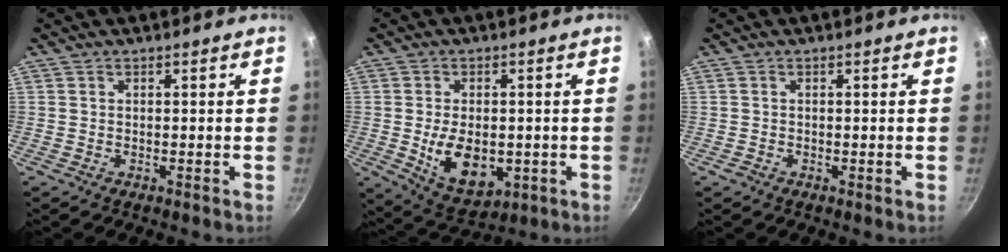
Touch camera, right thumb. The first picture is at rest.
{"total": 11.0, "force": [-1.4, 7.0, 8.4], "torque": [-0.119, -0.008, -0.004]}
{"total": 0.6, "force": [-0.3, 0.5, 0.2], "torque": [-0.003, 0.001, -0.006]}